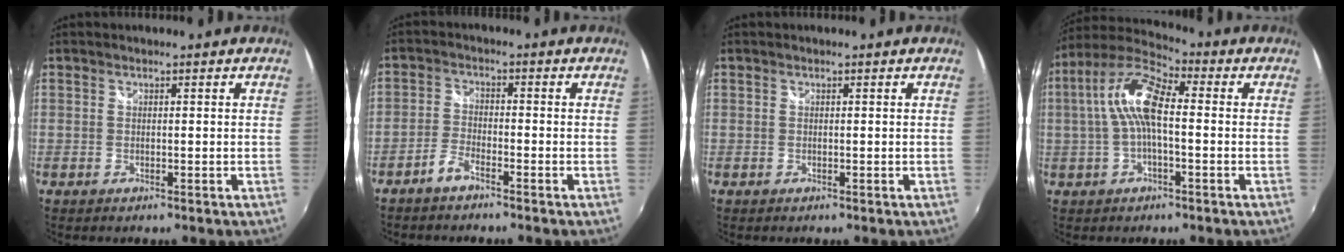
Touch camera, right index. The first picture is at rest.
{"total": 3.0, "force": [-2.5, 0.8, 1.4], "torque": [-0.046, 0.006, -0.054]}
{"total": 0.0}
{"total": 10.9, "force": [0.4, 3.8, 10.2], "torque": [-0.208, 0.023, 0.003]}